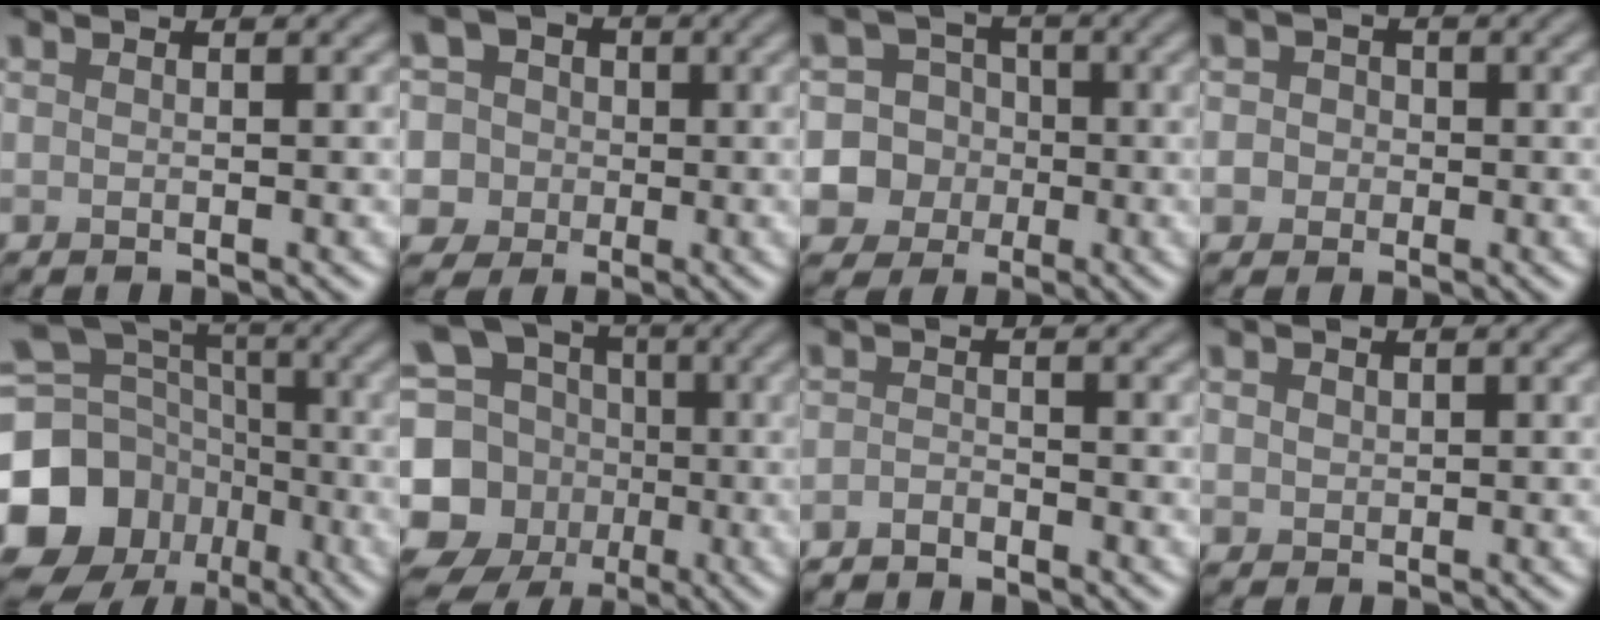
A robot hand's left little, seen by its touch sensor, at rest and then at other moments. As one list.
[{"total": 9.0, "force": [2.1, 8.1, 3.4], "torque": [-0.066, 0.039, 0.001]}, {"total": 10.3, "force": [-1.8, 10.0, 1.8], "torque": [-0.065, 0.014, -0.051]}, {"total": 4.0, "force": [-0.7, 3.8, 1.0], "torque": [0.010, 0.016, -0.042]}, {"total": 18.0, "force": [-5.8, 15.6, 6.7], "torque": [-0.171, -0.008, -0.115]}, {"total": 16.0, "force": [-1.8, 14.6, 6.1], "torque": [-0.162, -0.003, -0.059]}, {"total": 1.8, "force": [-1.7, 0.3, 0.3], "torque": [-0.005, 0.000, -0.038]}, {"total": 1.0, "force": [0.4, 0.9, 0.3], "torque": [-0.002, -0.001, 0.009]}]